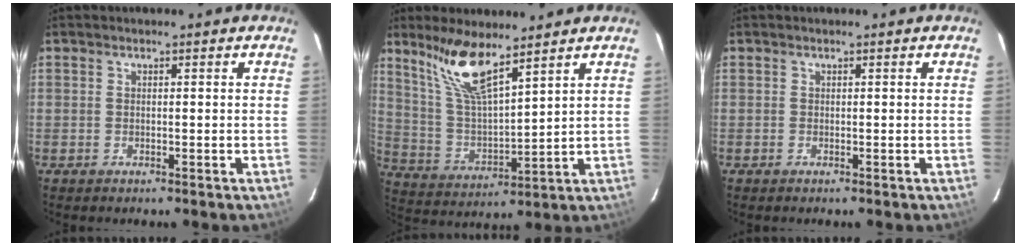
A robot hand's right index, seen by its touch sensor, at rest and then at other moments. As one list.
[{"total": 11.6, "force": [8.5, 2.0, 7.6], "torque": [-0.150, 0.003, 0.180]}, {"total": 0.0}]